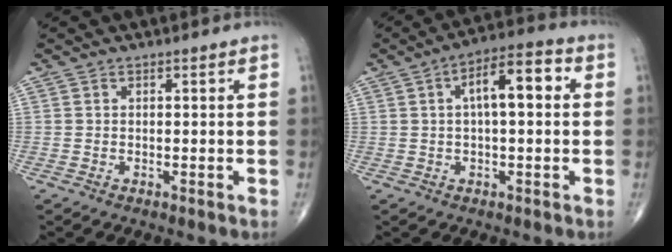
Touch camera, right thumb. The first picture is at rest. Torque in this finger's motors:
{"motor_torque": [1.88, 2.78, 1.06, 0.11, 0.10]}